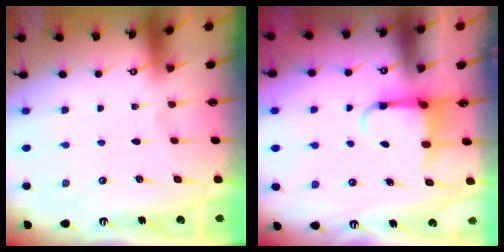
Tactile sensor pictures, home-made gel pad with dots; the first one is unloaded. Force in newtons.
{"total": 3.7, "press": 3.6, "slide": 0.7}